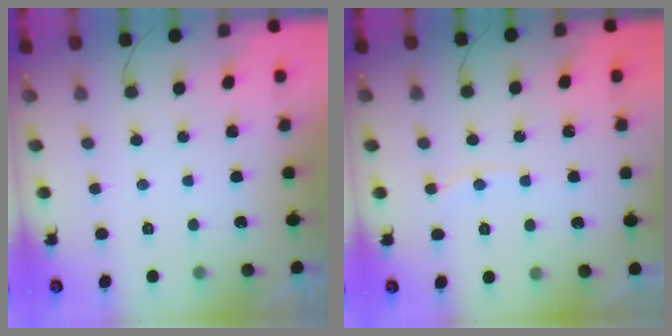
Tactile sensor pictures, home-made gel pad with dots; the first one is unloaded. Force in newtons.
{"total": 4.9, "press": 4.9, "slide": 0.6}